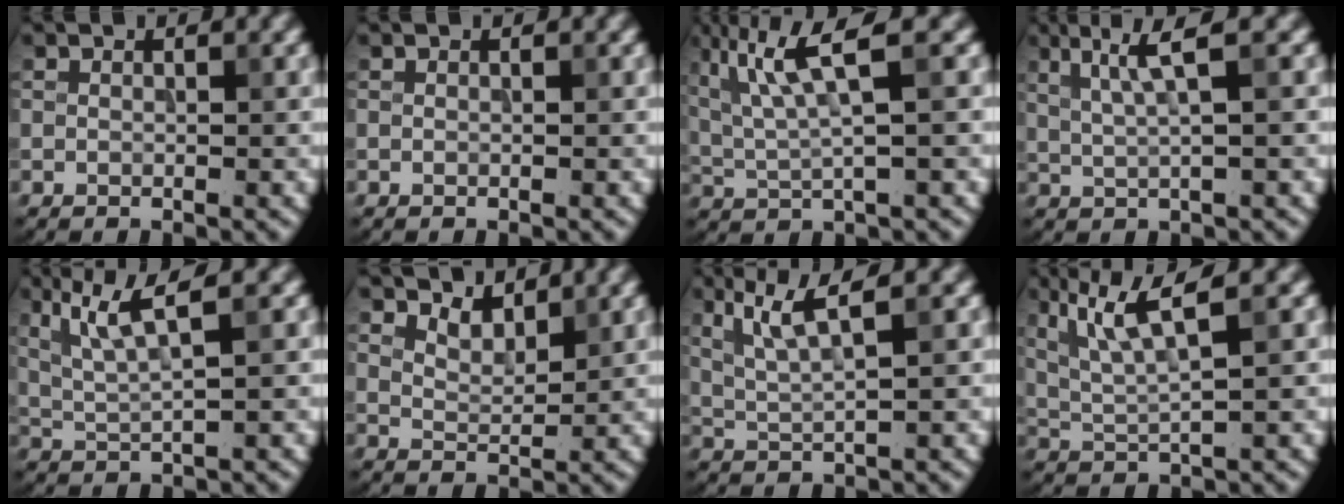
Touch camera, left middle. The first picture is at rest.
{"total": 0.0}
{"total": 6.2, "force": [2.4, 1.0, 5.6], "torque": [-0.116, 0.008, 0.050]}
{"total": 3.9, "force": [1.5, 0.5, 3.5], "torque": [-0.064, 0.001, 0.031]}
{"total": 4.7, "force": [2.2, 0.8, 4.1], "torque": [-0.088, 0.004, 0.050]}
{"total": 2.2, "force": [1.9, 0.8, 0.8], "torque": [-0.018, -0.002, 0.033]}
{"total": 4.2, "force": [2.0, 0.6, 3.7], "torque": [-0.079, 0.003, 0.046]}
{"total": 5.8, "force": [2.9, 1.1, 4.9], "torque": [-0.097, 0.008, 0.062]}